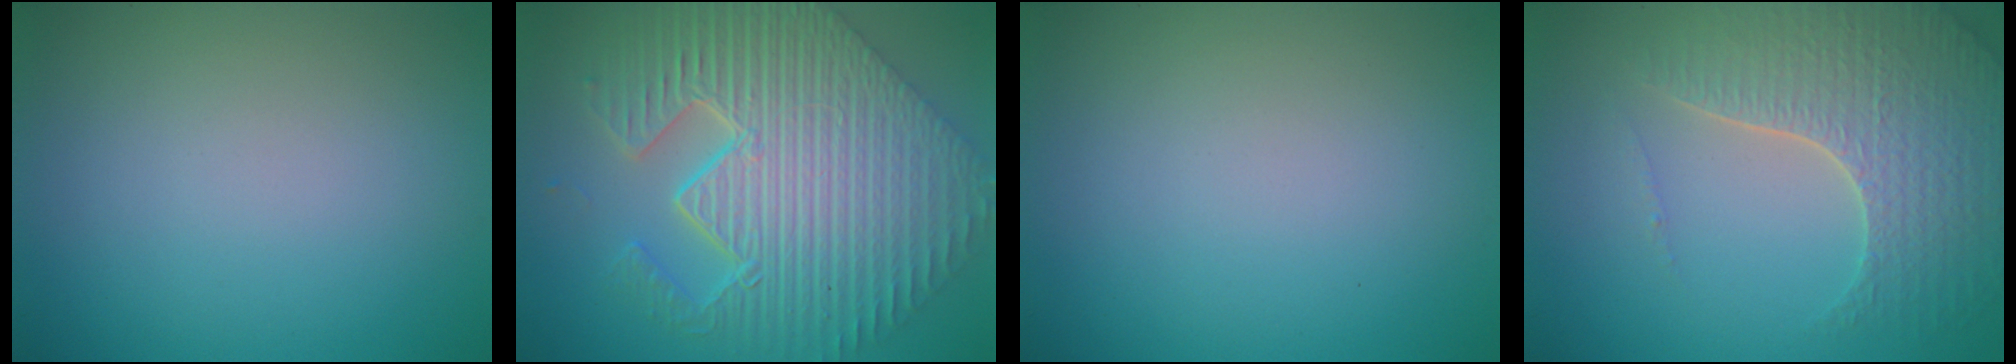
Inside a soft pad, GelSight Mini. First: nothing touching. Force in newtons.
{"total": 11.6, "press": 7.8, "slide": 8.5}
{"total": 0.0}
{"total": 5.0, "press": 4.5, "slide": 2.3}